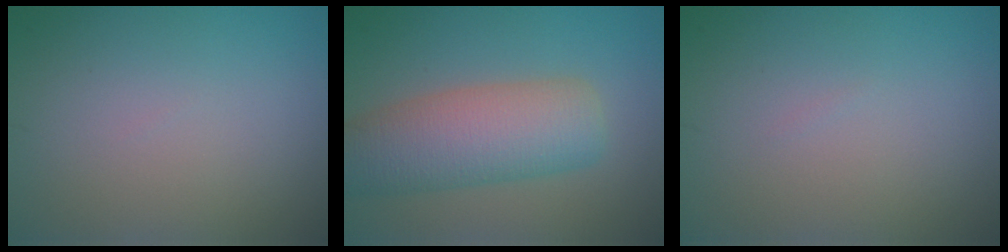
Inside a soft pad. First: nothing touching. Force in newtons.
{"total": 7.1, "press": 7.1, "slide": 0.4}
{"total": 0.0}